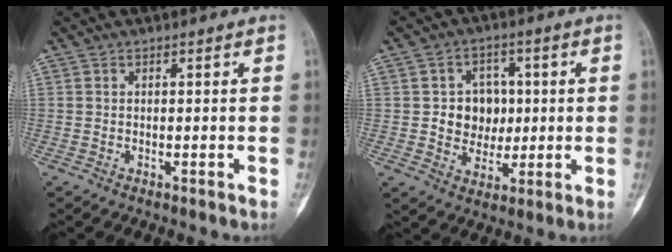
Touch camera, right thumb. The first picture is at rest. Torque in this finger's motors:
{"motor_torque": [0.37, 1.14, 0.27, 0.27, 0.00]}